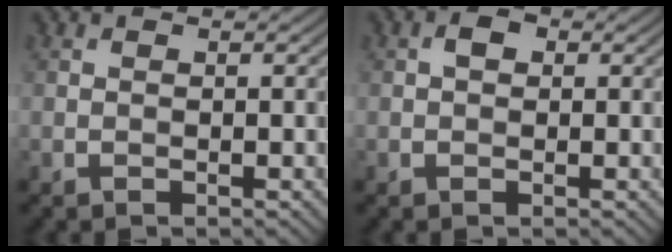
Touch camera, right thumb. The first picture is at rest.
{"total": 1.7, "force": [0.3, 1.3, 1.1], "torque": [-0.021, 0.003, 0.000]}